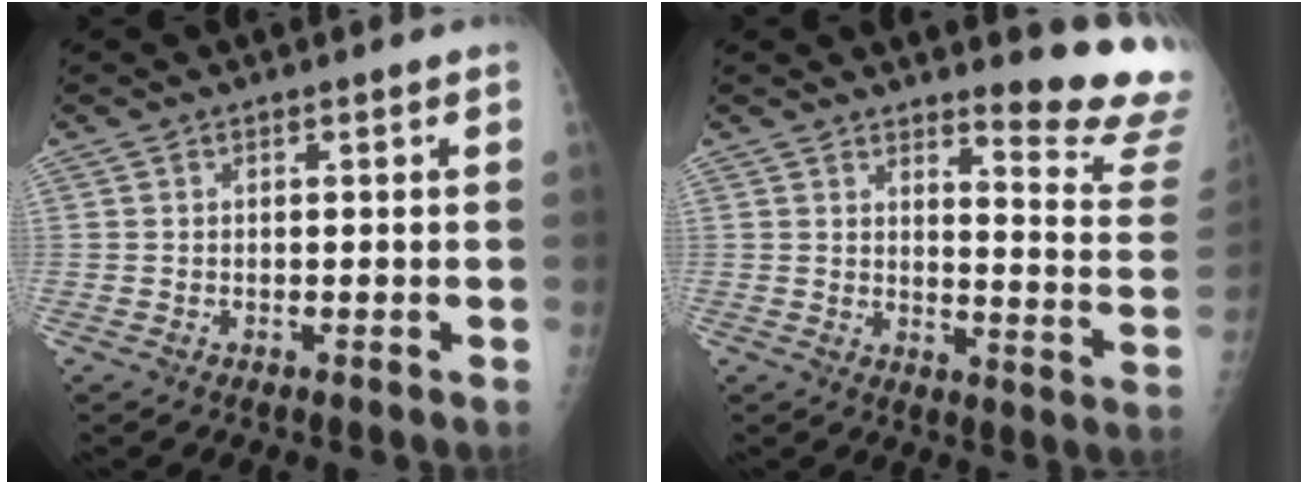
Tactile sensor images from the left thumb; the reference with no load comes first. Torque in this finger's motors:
{"motor_torque": [1.39, -0.85, 0.36, -0.09, 0.10]}